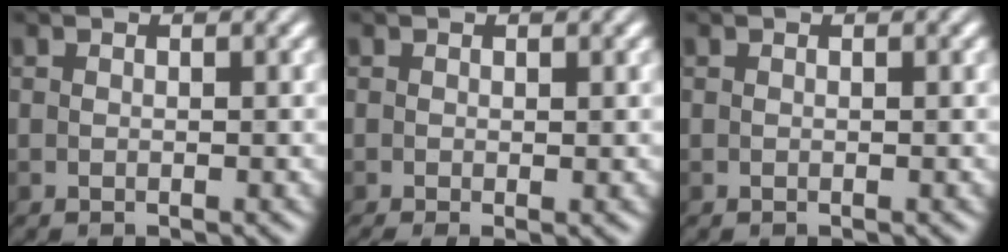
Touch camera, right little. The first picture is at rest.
{"total": 1.5, "force": [-0.4, 0.3, 1.4], "torque": [-0.027, -0.007, -0.006]}
{"total": 0.0}